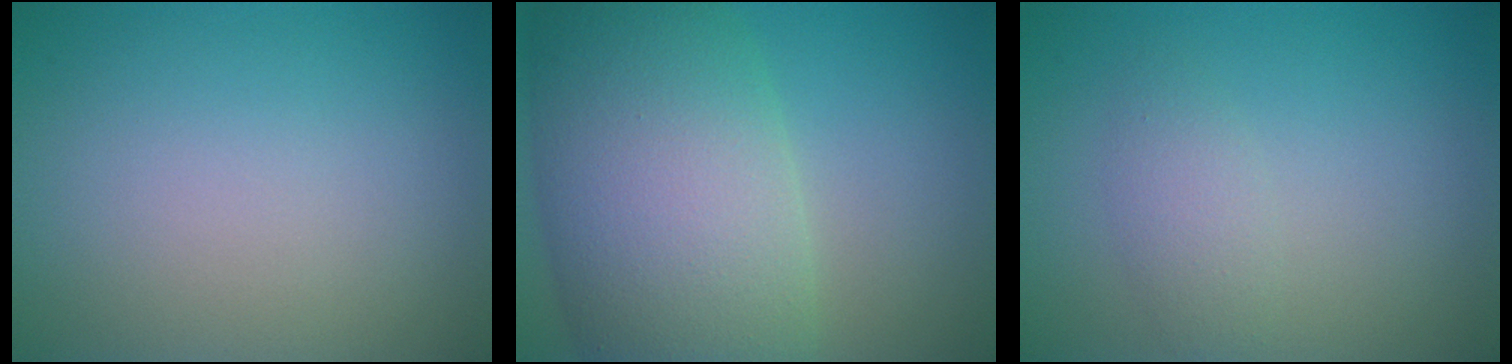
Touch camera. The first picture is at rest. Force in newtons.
{"total": 12.4, "press": 12.4, "slide": 0.5}
{"total": 1.8, "press": 1.8, "slide": 0.1}